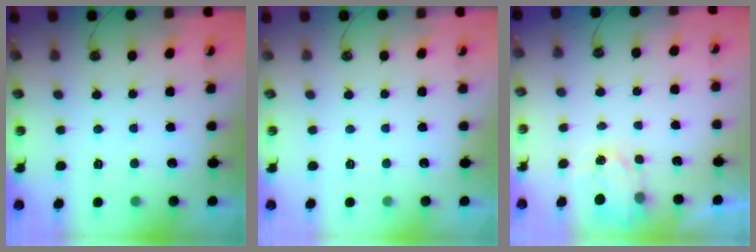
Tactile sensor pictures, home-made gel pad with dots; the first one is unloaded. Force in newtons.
{"total": 0.0}
{"total": 2.9, "press": 2.8, "slide": 0.4}